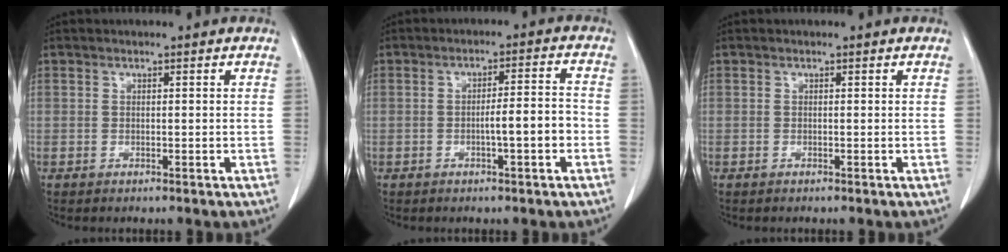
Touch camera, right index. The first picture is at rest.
{"total": 5.1, "force": [-1.5, 0.4, 4.9], "torque": [-0.074, 0.012, -0.019]}
{"total": 0.0}